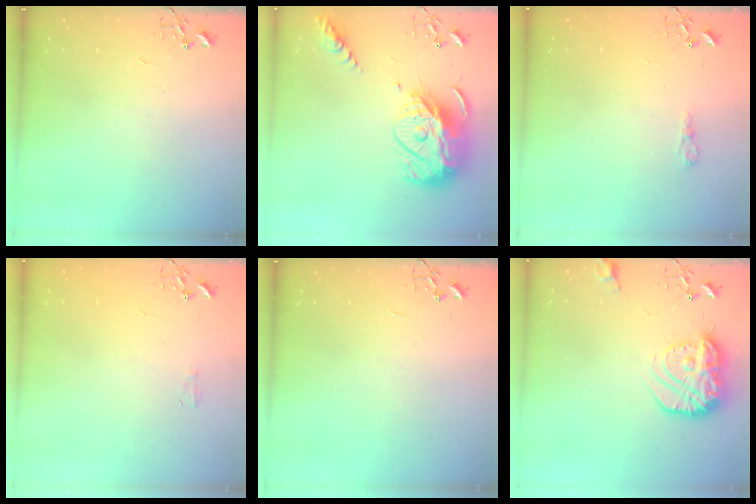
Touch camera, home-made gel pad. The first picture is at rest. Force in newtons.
{"total": 18.8, "press": 18.7, "slide": 1.6}
{"total": 5.4, "press": 5.4, "slide": 0.6}
{"total": 4.6, "press": 4.5, "slide": 0.5}
{"total": 0.0}
{"total": 20.4, "press": 20.4, "slide": 1.6}